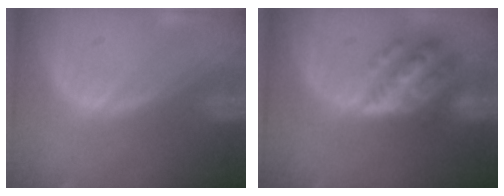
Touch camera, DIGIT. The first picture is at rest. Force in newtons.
{"total": 7.7, "press": 7.7, "slide": 0.5}